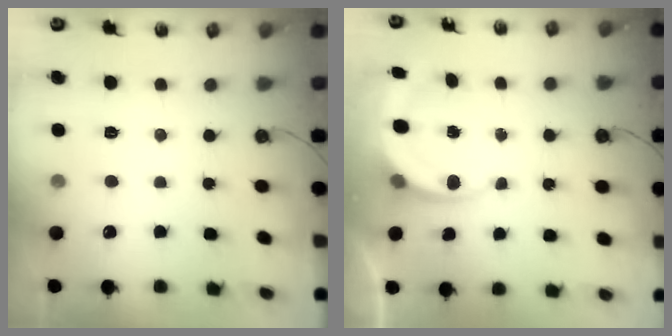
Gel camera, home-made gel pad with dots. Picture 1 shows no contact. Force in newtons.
{"total": 6.2, "press": 6.1, "slide": 1.2}